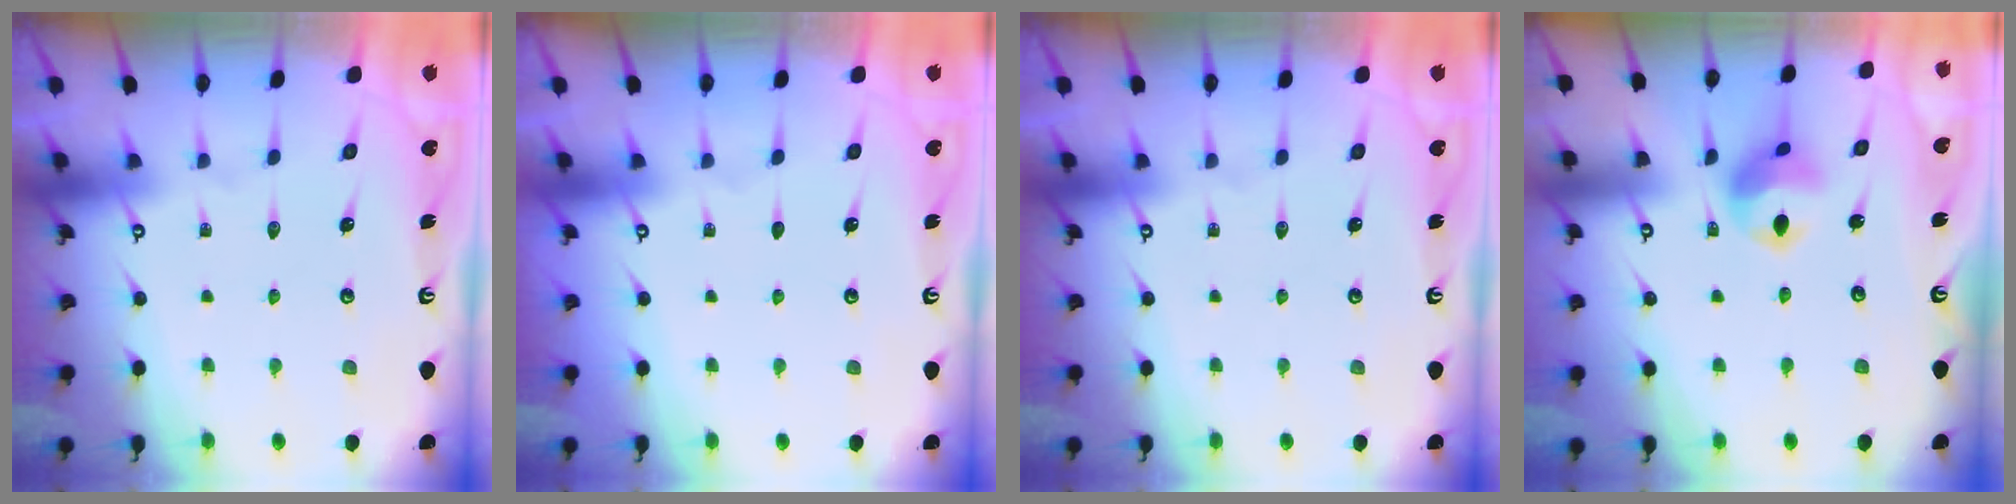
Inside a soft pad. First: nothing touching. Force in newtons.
{"total": 0.0}
{"total": 0.0}
{"total": 9.9, "press": 9.8, "slide": 1.2}